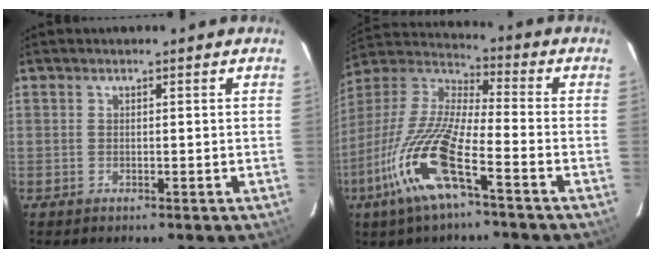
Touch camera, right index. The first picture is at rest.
{"total": 17.4, "force": [-8.8, 3.2, 14.7], "torque": [-0.306, -0.026, -0.181]}